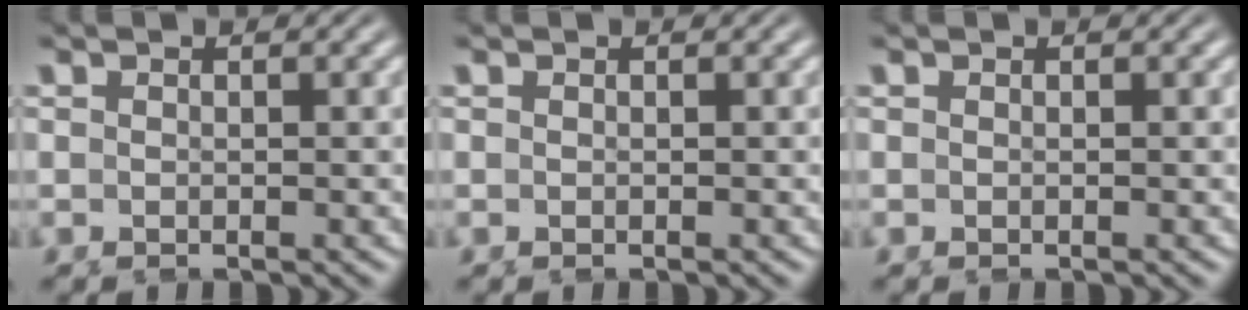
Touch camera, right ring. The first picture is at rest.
{"total": 0.0}
{"total": 0.0}